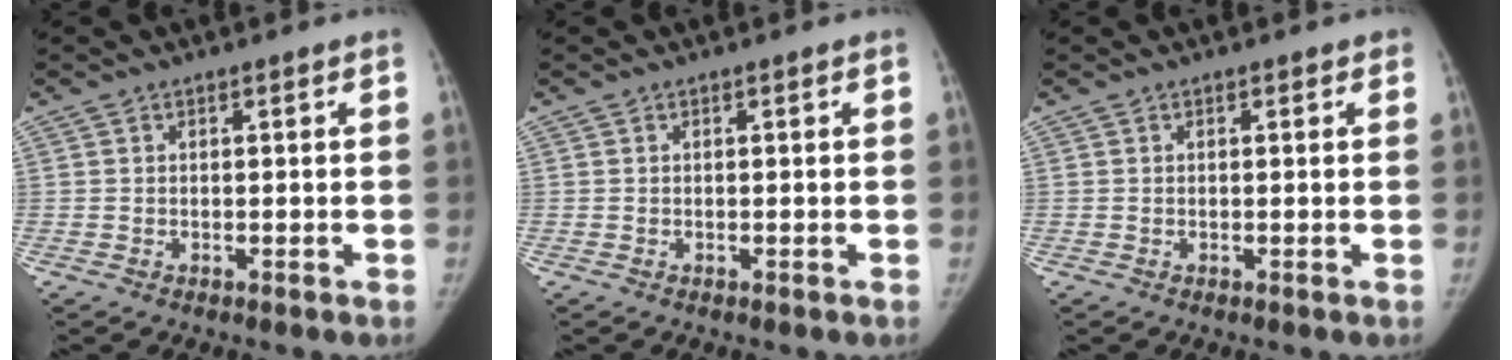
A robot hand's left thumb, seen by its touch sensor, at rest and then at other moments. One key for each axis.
{"total": 0.0}
{"total": 0.5, "fx": 0.3, "fy": 0.3, "fz": 0.3, "tx": 0.000, "ty": 0.000, "tz": 0.000}